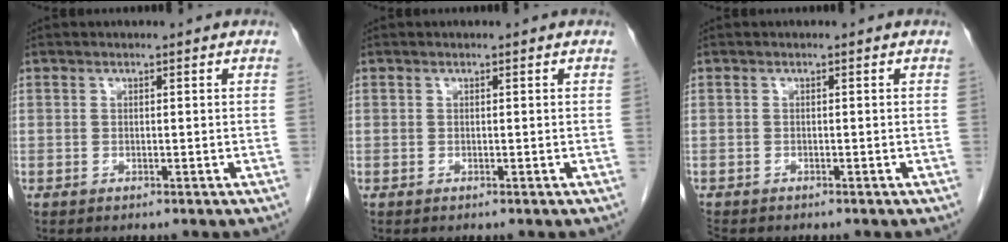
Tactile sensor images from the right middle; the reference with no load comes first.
{"total": 0.0}
{"total": 2.0, "force": [-1.7, 0.8, 0.6], "torque": [-0.017, -0.006, -0.028]}